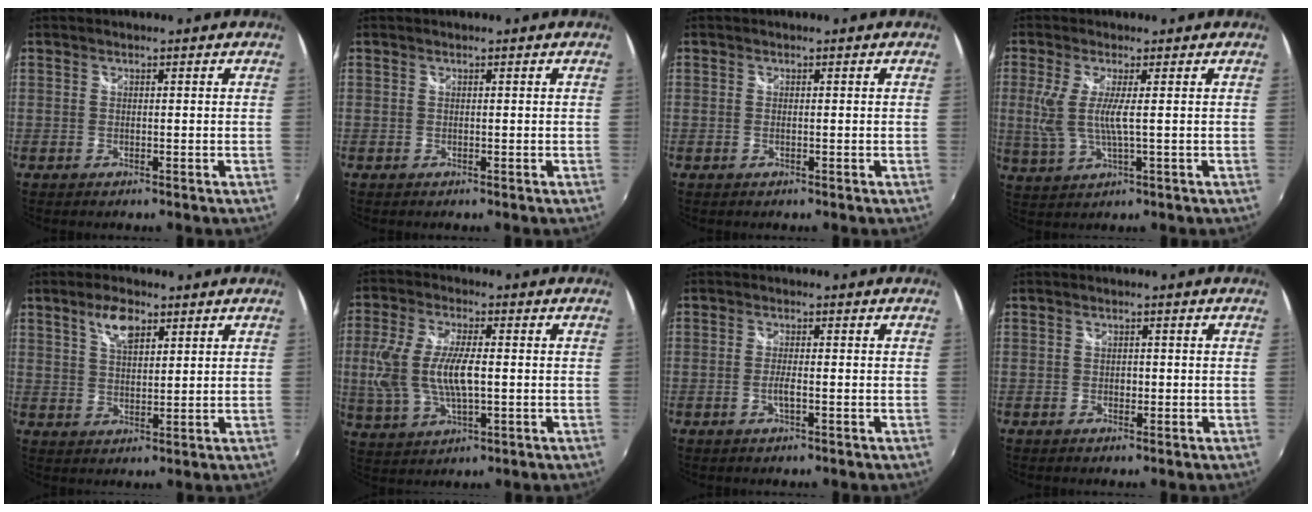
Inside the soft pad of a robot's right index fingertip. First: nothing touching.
{"total": 0.0}
{"total": 0.6, "force": [-0.1, 0.1, 0.6], "torque": [-0.012, 0.000, -0.004]}
{"total": 6.6, "force": [0.4, 0.7, 6.5], "torque": [-0.143, -0.010, 0.012]}
{"total": 5.9, "force": [3.3, 2.6, 4.1], "torque": [-0.071, 0.009, 0.061]}
{"total": 12.6, "force": [-0.4, 5.0, 11.5], "torque": [-0.243, -0.002, -0.004]}
{"total": 2.3, "force": [-0.8, 0.2, 2.2], "torque": [-0.044, -0.003, -0.015]}
{"total": 1.2, "force": [-0.3, 0.9, 0.8], "torque": [-0.013, 0.001, -0.006]}